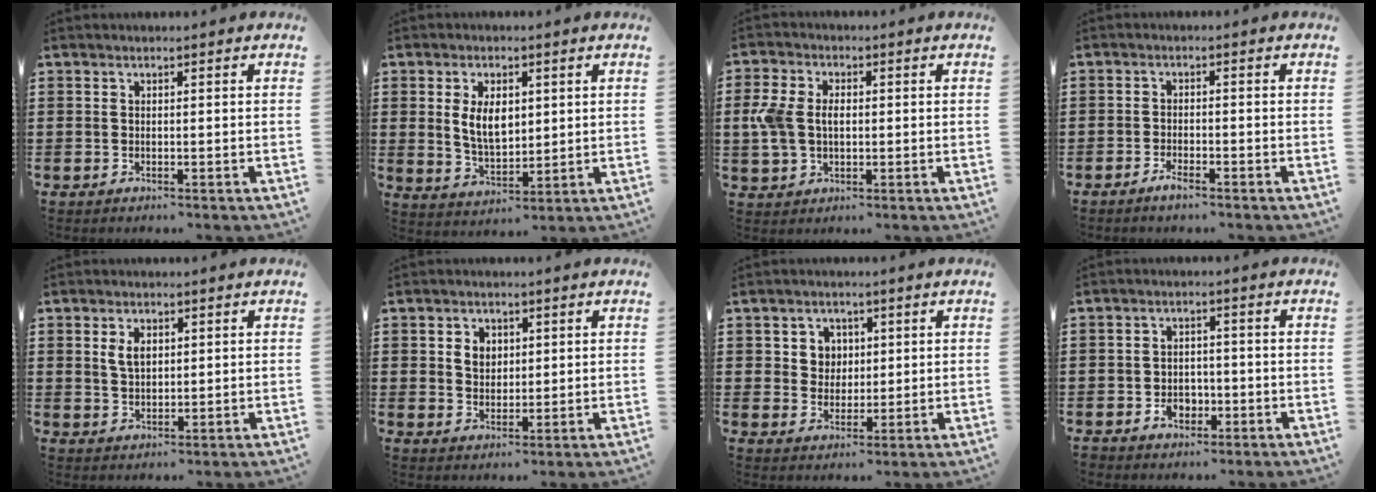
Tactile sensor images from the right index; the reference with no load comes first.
{"total": 6.4, "force": [1.2, 3.7, 5.1], "torque": [-0.107, 0.007, 0.018]}
{"total": 5.2, "force": [0.1, 3.7, 3.7], "torque": [-0.108, 0.003, -0.009]}
{"total": 1.7, "force": [-1.5, 0.3, 0.8], "torque": [-0.017, 0.000, -0.028]}
{"total": 3.1, "force": [1.1, 1.7, 2.4], "torque": [-0.052, 0.006, 0.020]}
{"total": 3.0, "force": [1.0, 2.4, 1.4], "torque": [-0.037, 0.010, 0.017]}
{"total": 3.9, "force": [1.3, 3.6, 0.8], "torque": [-0.026, 0.009, 0.020]}
{"total": 3.1, "force": [-1.4, 2.4, 1.3], "torque": [-0.028, 0.005, -0.029]}